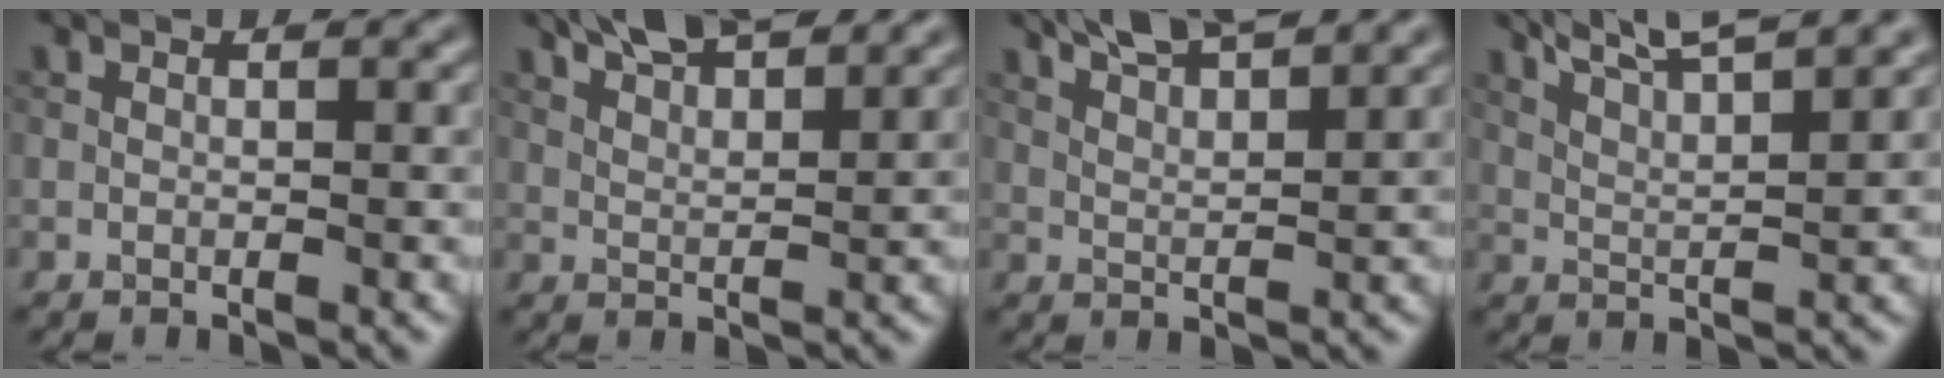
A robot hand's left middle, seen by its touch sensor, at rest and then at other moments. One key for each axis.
{"total": 6.3, "fx": 5.1, "fy": 1.4, "fz": 3.4, "tx": -0.052, "ty": 0.018, "tz": 0.073}
{"total": 6.2, "fx": 5.0, "fy": 1.3, "fz": 3.4, "tx": -0.046, "ty": 0.020, "tz": 0.062}
{"total": 9.4, "fx": 7.4, "fy": 2.0, "fz": 5.4, "tx": -0.077, "ty": 0.025, "tz": 0.080}